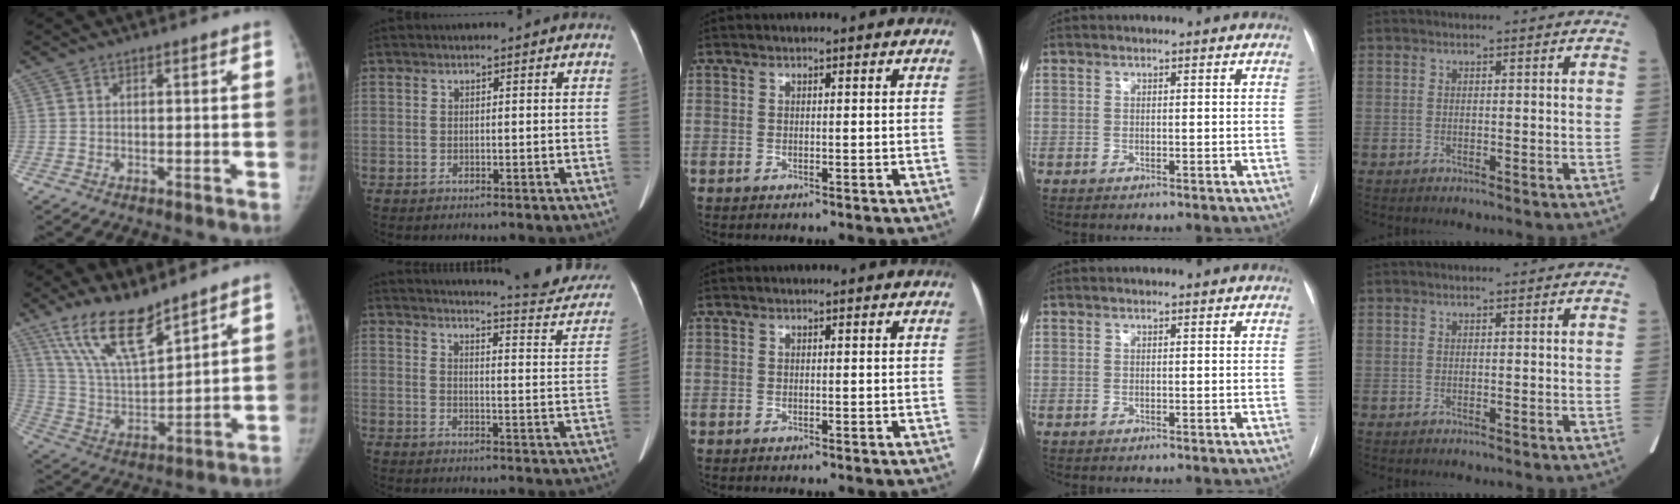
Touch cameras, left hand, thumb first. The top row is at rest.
{"thumb": {"total": 15.8, "force": [11.4, 4.9, 9.7], "torque": [-0.159, -0.059, 0.229]}, "index": {"total": 19.5, "force": [18.5, 2.0, 5.8], "torque": [-0.069, -0.073, 0.208]}}